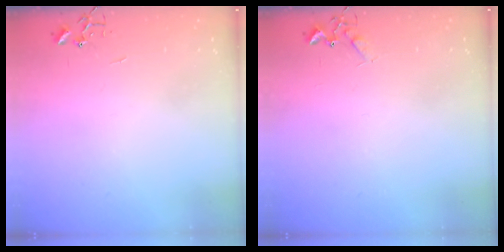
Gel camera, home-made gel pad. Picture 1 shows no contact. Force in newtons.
{"total": 6.1, "press": 6.0, "slide": 0.8}